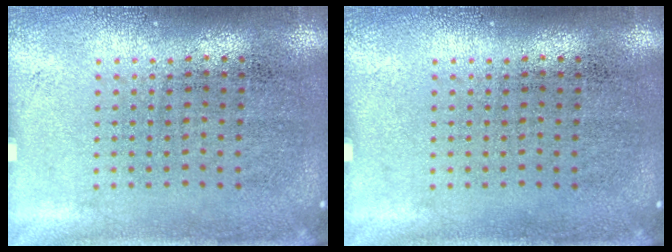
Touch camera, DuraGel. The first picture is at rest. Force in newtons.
{"total": 0.0}